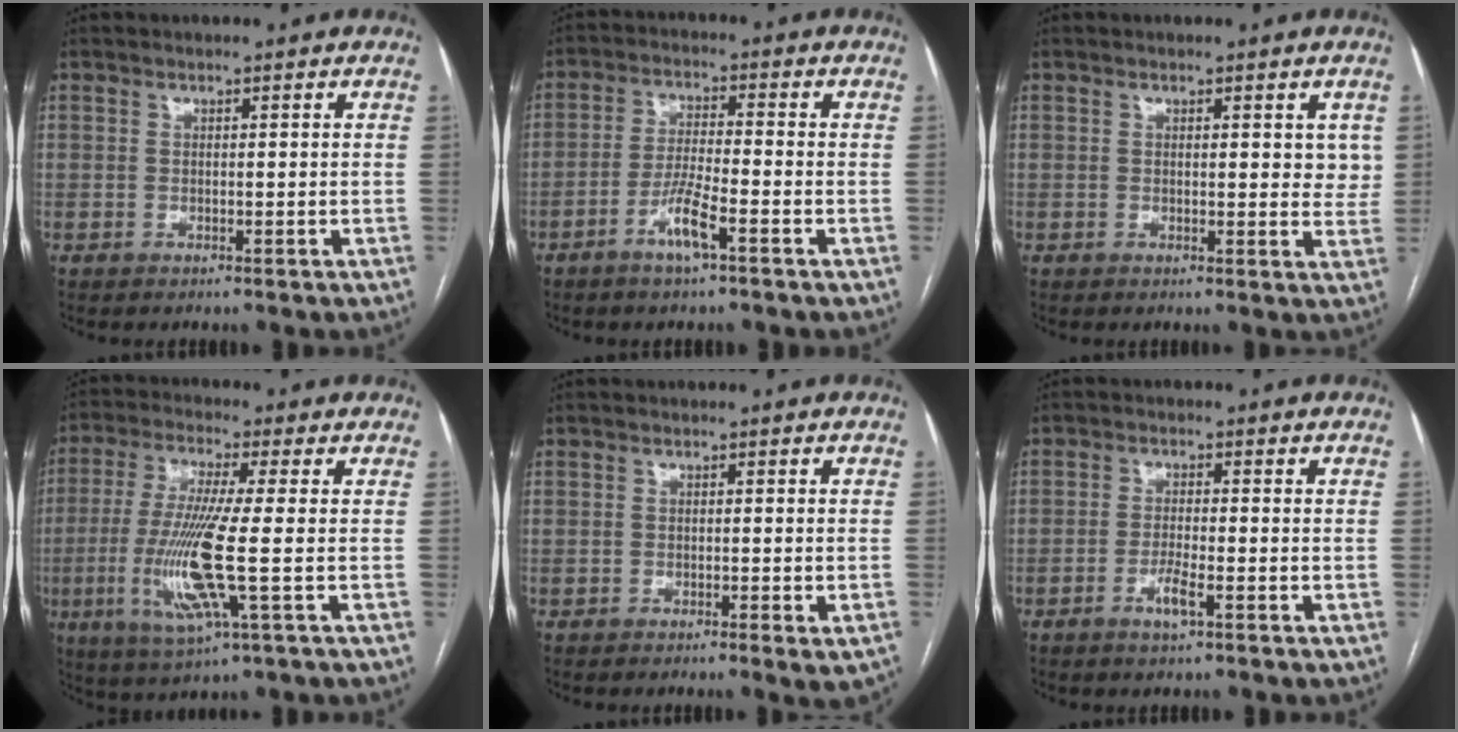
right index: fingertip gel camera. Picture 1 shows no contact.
{"total": 5.6, "force": [-3.2, 0.3, 4.7], "torque": [-0.092, -0.003, -0.064]}
{"total": 3.8, "force": [1.3, 1.6, 3.2], "torque": [-0.028, -0.008, 0.010]}
{"total": 12.6, "force": [-2.6, 0.0, 12.3], "torque": [-0.264, -0.018, -0.055]}
{"total": 2.9, "force": [-1.5, 0.6, 2.4], "torque": [-0.025, -0.003, -0.019]}
{"total": 3.1, "force": [-1.6, 0.2, 2.6], "torque": [-0.050, -0.002, -0.032]}